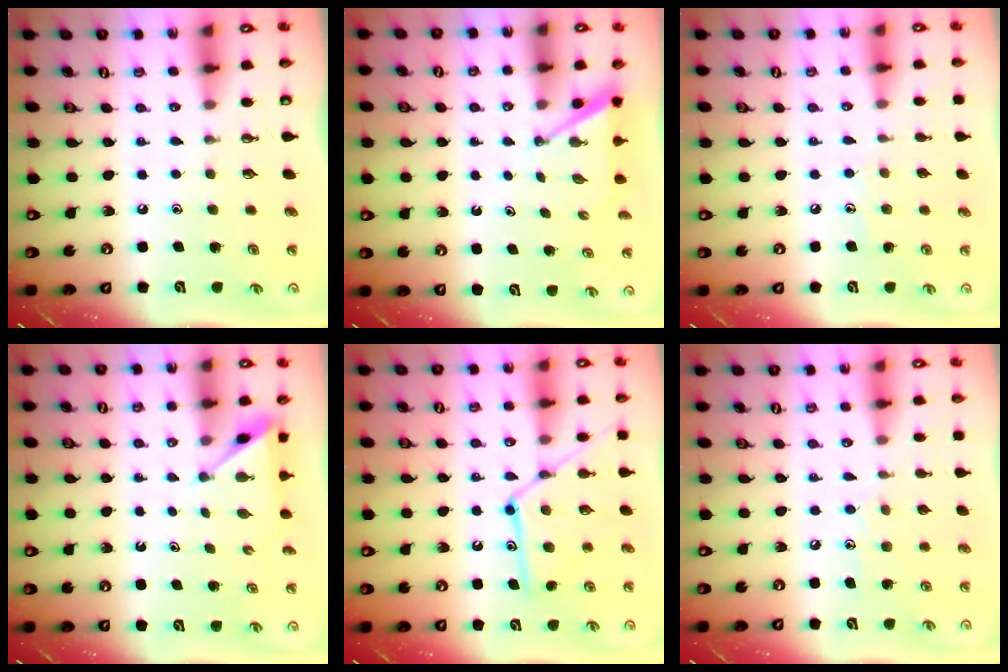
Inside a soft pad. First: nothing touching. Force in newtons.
{"total": 2.9, "press": 2.9, "slide": 0.2}
{"total": 5.4, "press": 5.4, "slide": 0.5}
{"total": 2.7, "press": 2.7, "slide": 0.3}
{"total": 13.9, "press": 13.8, "slide": 0.9}
{"total": 6.6, "press": 6.6, "slide": 0.5}